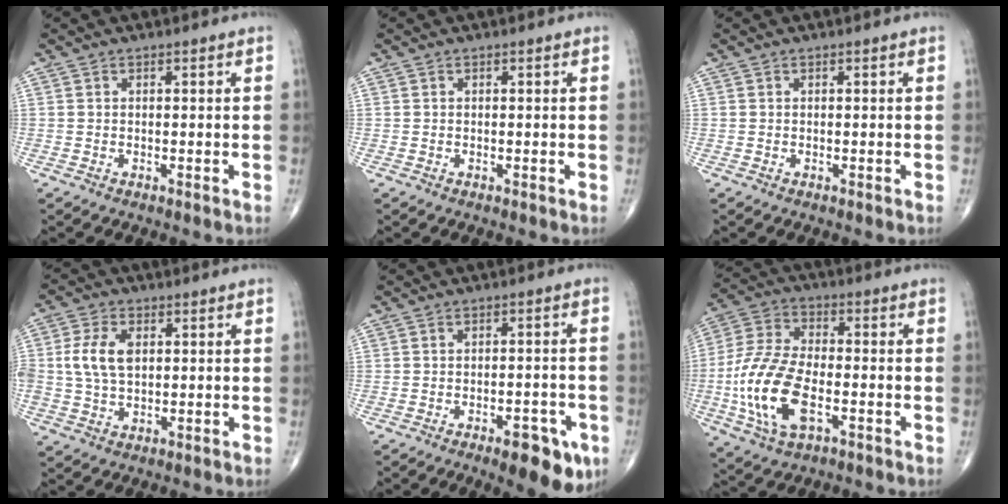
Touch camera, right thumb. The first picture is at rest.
{"total": 0.0}
{"total": 0.0}
{"total": 7.2, "force": [1.0, 4.5, 5.6], "torque": [-0.115, 0.004, 0.021]}
{"total": 9.1, "force": [-4.7, 3.5, 7.0], "torque": [-0.068, 0.016, -0.057]}
{"total": 16.0, "force": [-4.3, 8.1, 13.2], "torque": [-0.280, 0.015, -0.081]}